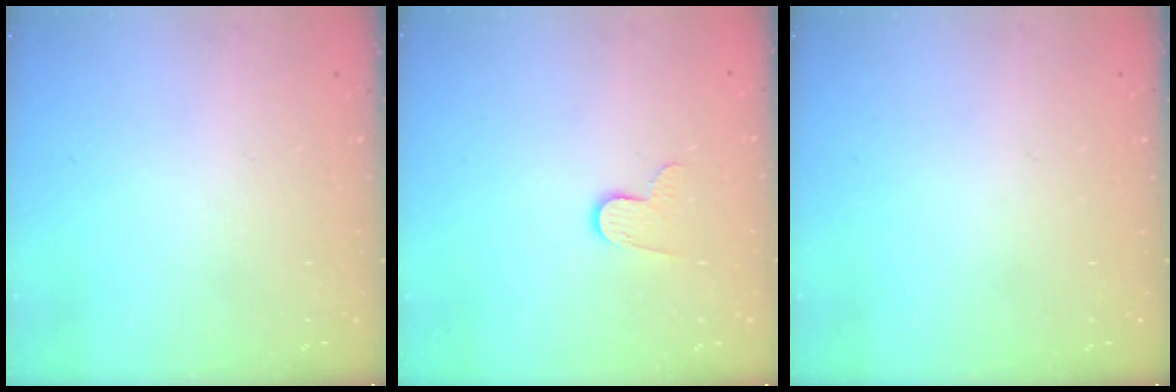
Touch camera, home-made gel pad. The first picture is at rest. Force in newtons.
{"total": 6.3, "press": 6.3, "slide": 0.2}
{"total": 0.0}